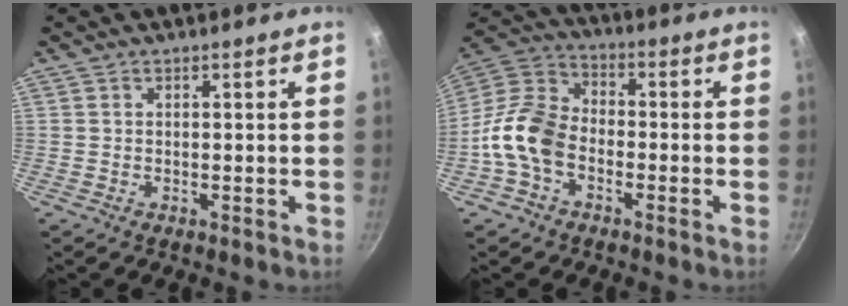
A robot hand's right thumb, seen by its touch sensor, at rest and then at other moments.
{"total": 11.8, "force": [-3.9, 8.0, 7.7], "torque": [-0.126, 0.041, -0.100]}